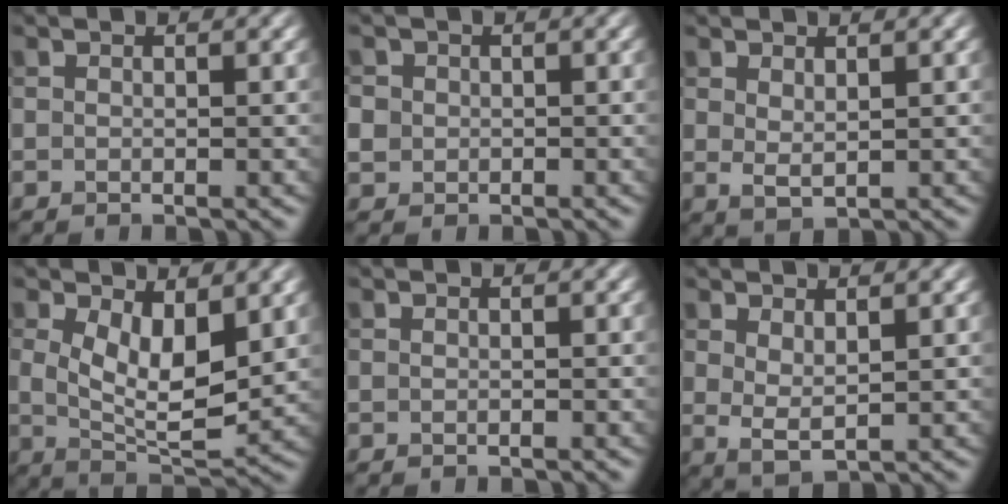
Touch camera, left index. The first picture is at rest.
{"total": 2.1, "force": [-0.1, 2.1, 0.5], "torque": [-0.008, 0.001, -0.005]}
{"total": 1.5, "force": [1.0, 0.5, 1.1], "torque": [-0.022, -0.007, 0.022]}
{"total": 6.6, "force": [1.5, 3.1, 5.6], "torque": [-0.107, -0.015, 0.033]}
{"total": 0.0}
{"total": 2.0, "force": [1.0, 0.6, 1.6], "torque": [-0.033, -0.009, 0.024]}